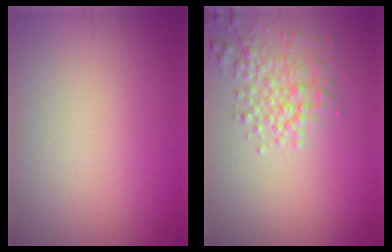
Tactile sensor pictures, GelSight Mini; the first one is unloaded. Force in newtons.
{"total": 3.0, "press": 3.0, "slide": 0.2}